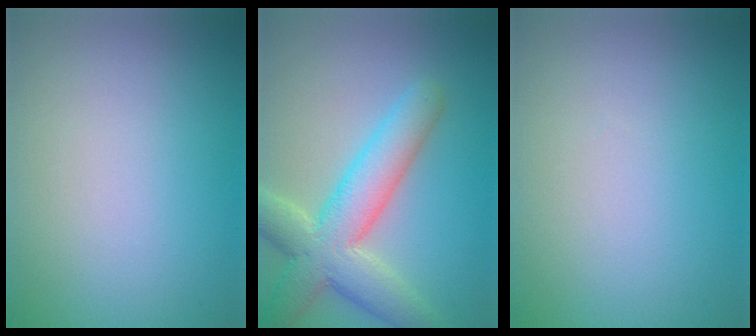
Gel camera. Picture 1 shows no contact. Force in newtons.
{"total": 7.2, "press": 7.2, "slide": 0.7}
{"total": 0.0}